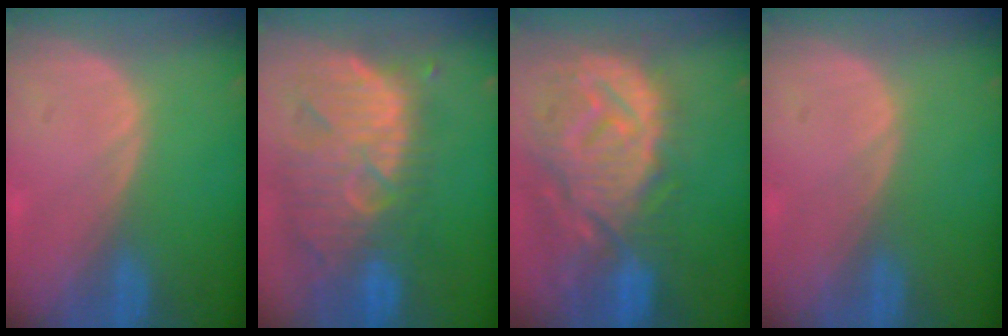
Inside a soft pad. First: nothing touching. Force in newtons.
{"total": 13.2, "press": 11.4, "slide": 6.6}
{"total": 13.6, "press": 11.8, "slide": 6.7}
{"total": 0.0}